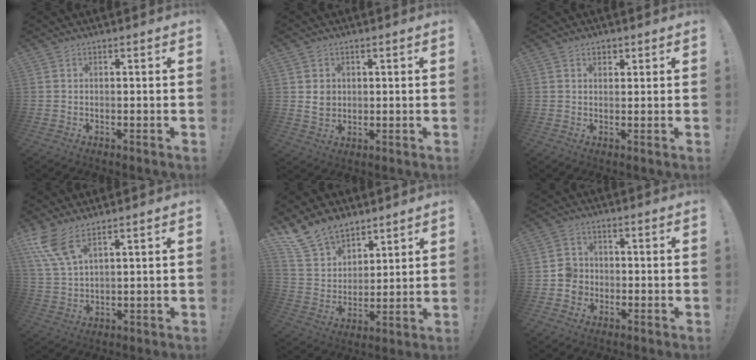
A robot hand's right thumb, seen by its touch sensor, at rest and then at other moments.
{"total": 4.5, "force": [1.0, 4.1, 1.5], "torque": [-0.019, 0.002, 0.021]}
{"total": 1.8, "force": [1.2, 1.2, 0.7], "torque": [-0.007, -0.003, 0.020]}
{"total": 8.2, "force": [5.6, 2.3, 5.5], "torque": [-0.119, -0.020, 0.111]}
{"total": 14.1, "force": [11.1, 7.7, 4.0], "torque": [-0.094, -0.072, 0.217]}
{"total": 5.6, "force": [-1.7, 5.1, 1.6], "torque": [-0.021, 0.015, -0.030]}